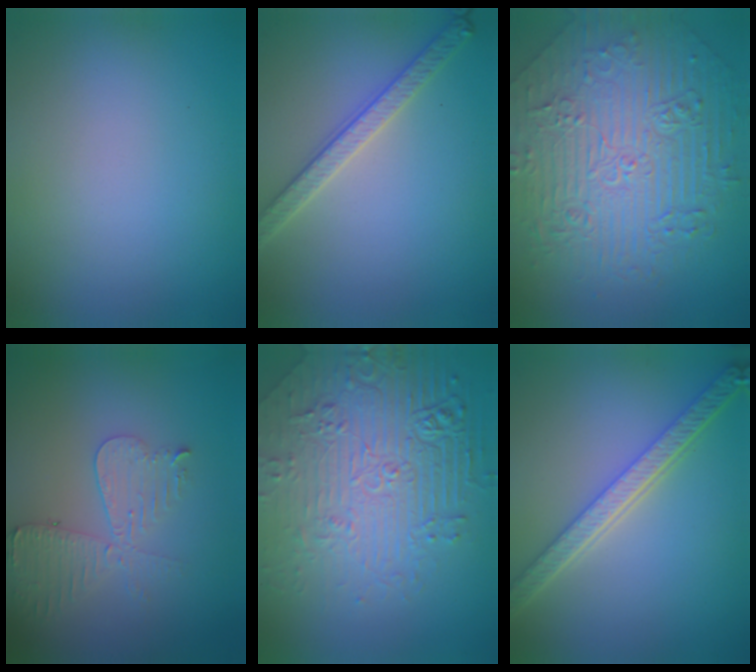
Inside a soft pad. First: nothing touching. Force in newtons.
{"total": 3.2, "press": 3.0, "slide": 1.0}
{"total": 8.4, "press": 6.7, "slide": 5.1}
{"total": 4.4, "press": 3.9, "slide": 2.0}
{"total": 8.9, "press": 6.2, "slide": 6.4}
{"total": 5.2, "press": 4.1, "slide": 3.3}